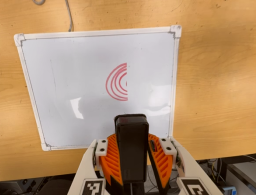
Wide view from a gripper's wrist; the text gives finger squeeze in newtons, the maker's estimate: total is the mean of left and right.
{"total": 10.0, "left": 10.1, "right": 9.9}